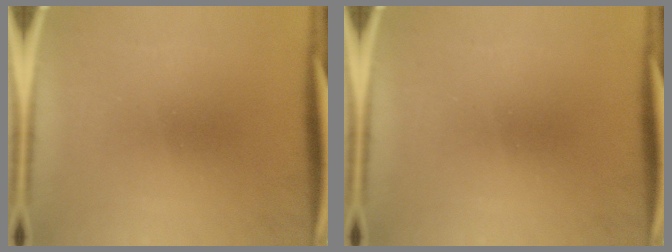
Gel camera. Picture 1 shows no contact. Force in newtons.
{"total": 0.0}